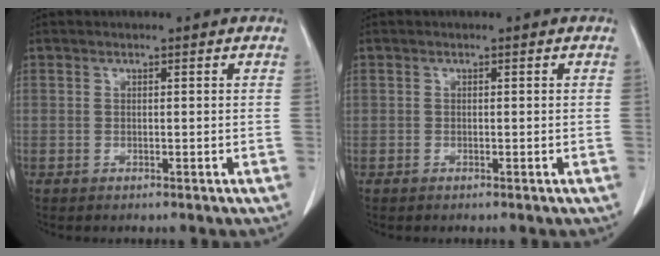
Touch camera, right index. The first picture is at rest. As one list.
[{"total": 0.6, "force": [-0.2, 0.5, 0.3], "torque": [-0.008, 0.004, -0.002]}]